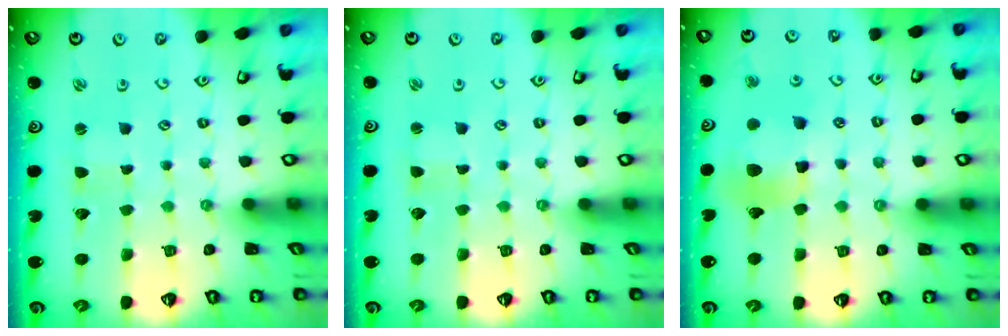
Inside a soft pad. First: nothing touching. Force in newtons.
{"total": 1.1, "press": 1.0, "slide": 0.3}
{"total": 11.2, "press": 11.1, "slide": 1.4}